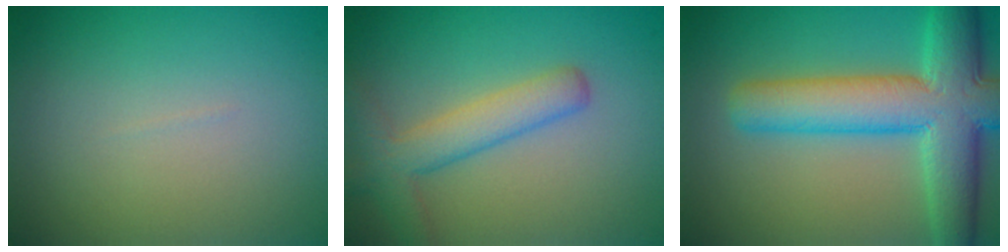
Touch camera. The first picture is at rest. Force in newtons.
{"total": 4.0, "press": 4.0, "slide": 0.2}
{"total": 9.7, "press": 9.7, "slide": 0.5}